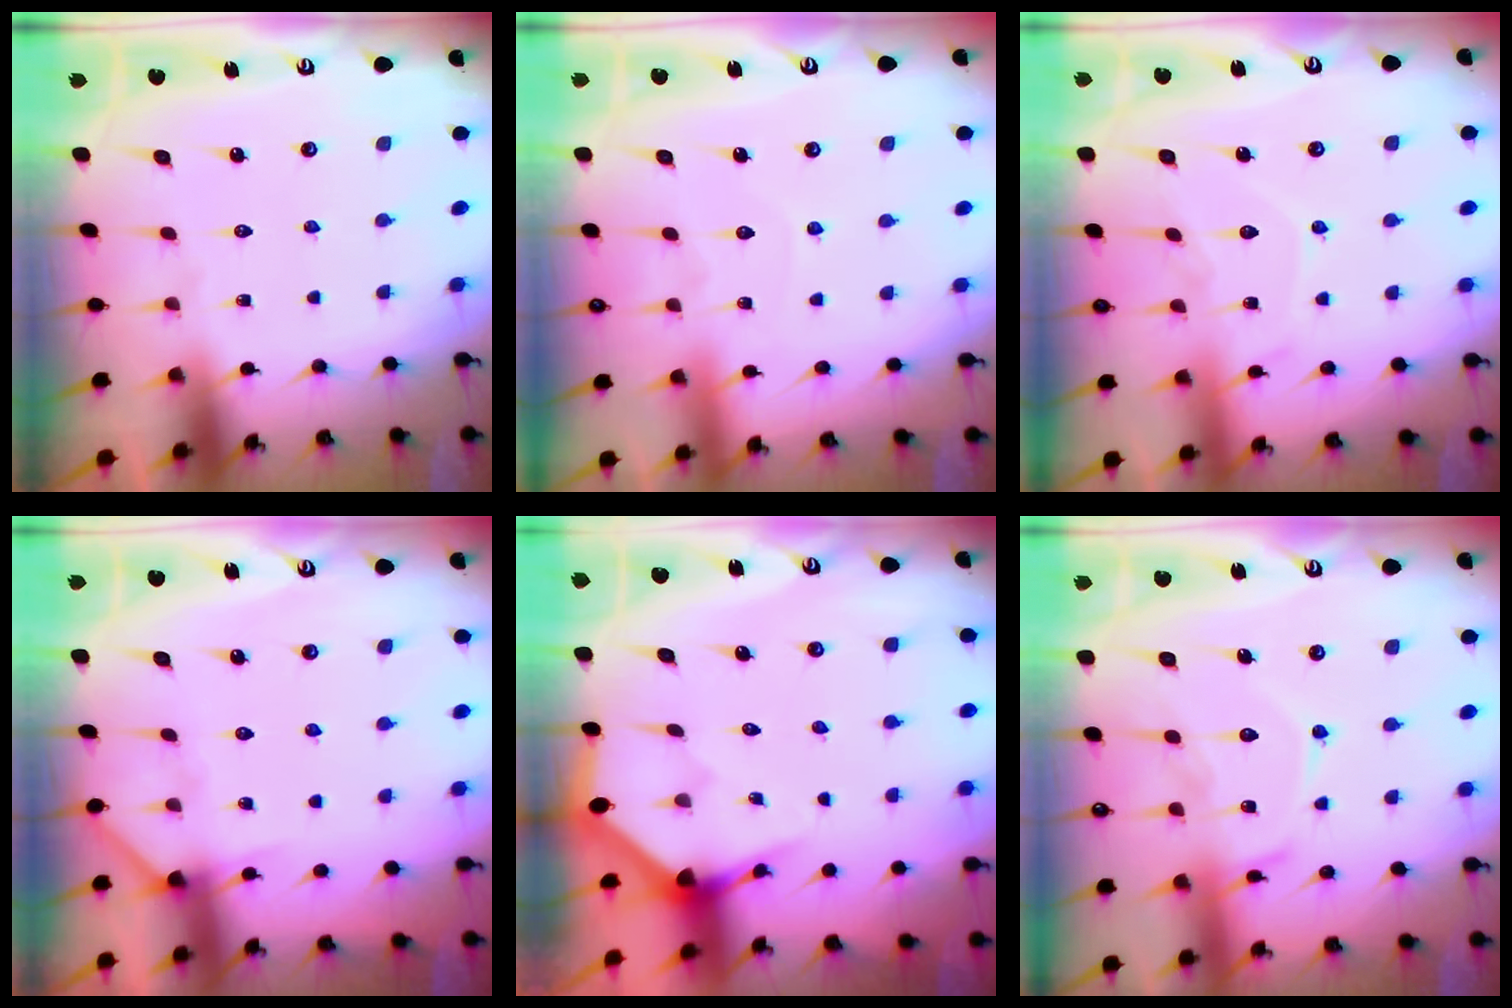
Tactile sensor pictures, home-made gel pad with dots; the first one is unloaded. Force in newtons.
{"total": 4.8, "press": 4.7, "slide": 0.4}
{"total": 9.4, "press": 9.4, "slide": 0.2}
{"total": 4.9, "press": 4.9, "slide": 0.4}
{"total": 3.5, "press": 3.5, "slide": 0.1}
{"total": 14.1, "press": 14.0, "slide": 1.3}